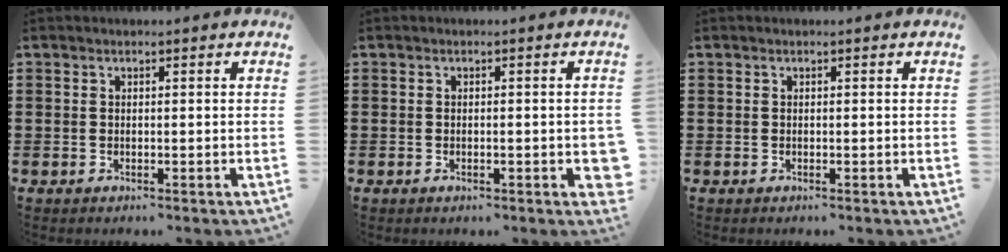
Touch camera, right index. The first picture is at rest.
{"total": 2.1, "force": [-0.5, 0.6, 2.0], "torque": [-0.033, -0.002, -0.008]}
{"total": 0.0}